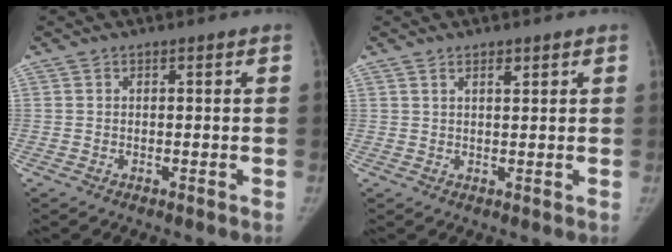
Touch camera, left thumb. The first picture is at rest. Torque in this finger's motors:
{"motor_torque": [0.26, -0.12, -0.16, 0.00, -0.05]}